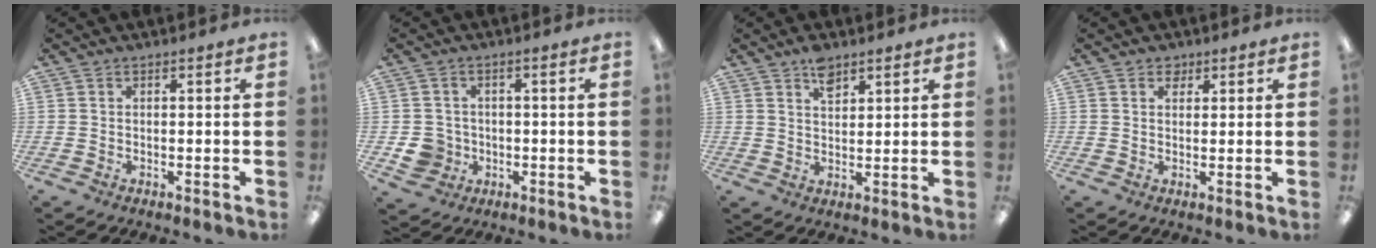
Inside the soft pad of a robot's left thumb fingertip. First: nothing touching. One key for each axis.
{"total": 5.2, "fx": -1.2, "fy": 4.9, "fz": 1.3, "tx": -0.024, "ty": 0.011, "tz": -0.020}
{"total": 4.5, "fx": 3.2, "fy": 2.1, "fz": 2.2, "tx": -0.027, "ty": -0.015, "tz": 0.055}
{"total": 2.1, "fx": 1.5, "fy": 1.4, "fz": 0.6, "tx": 0.002, "ty": -0.005, "tz": 0.024}